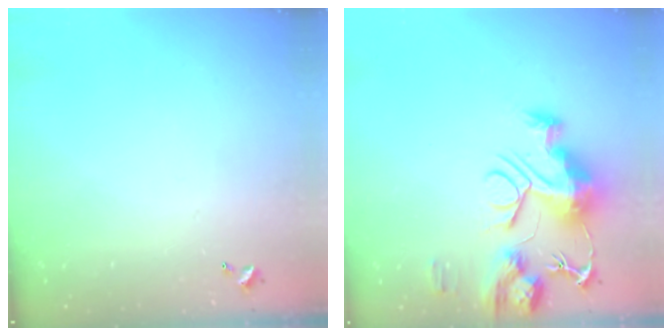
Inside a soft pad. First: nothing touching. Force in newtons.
{"total": 14.8, "press": 14.7, "slide": 1.3}